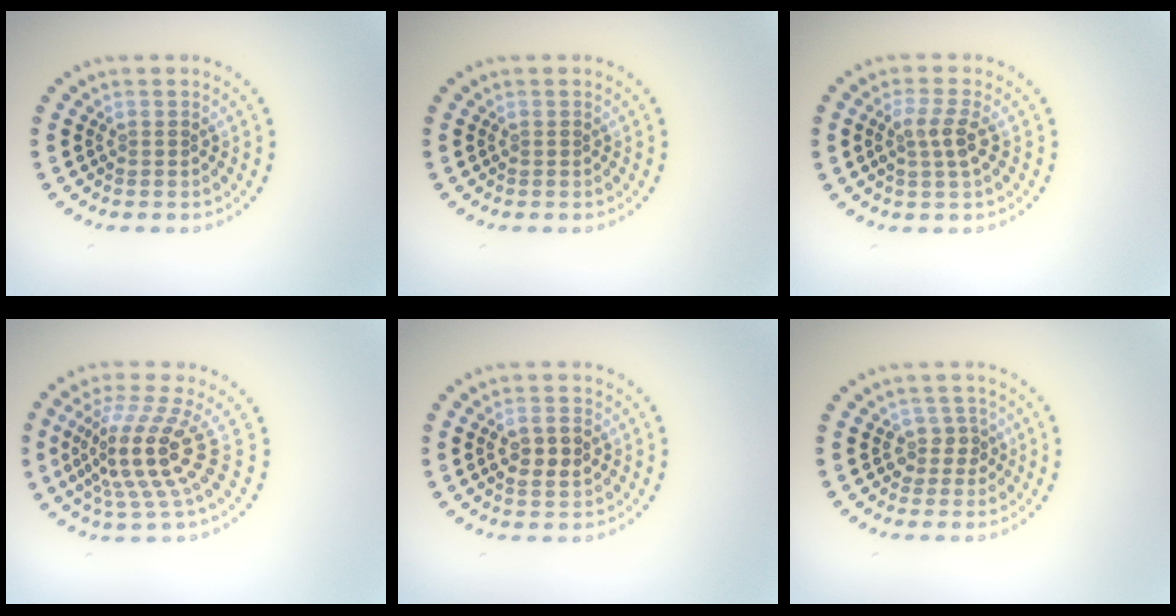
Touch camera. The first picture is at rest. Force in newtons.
{"total": 0.0}
{"total": 2.4, "press": 2.1, "slide": 1.0}
{"total": 5.4, "press": 3.9, "slide": 3.7}
{"total": 3.0, "press": 3.0, "slide": 0.2}
{"total": 1.9, "press": 1.5, "slide": 1.1}